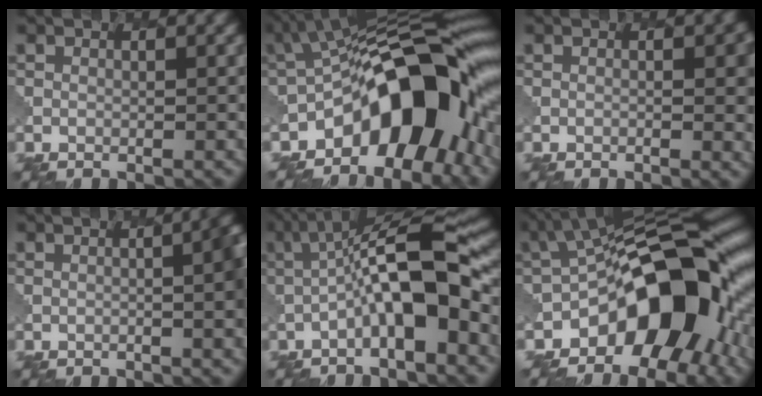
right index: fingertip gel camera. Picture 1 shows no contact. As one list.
[{"total": 14.2, "force": [-5.1, 6.6, 11.6], "torque": [-0.123, 0.020, -0.097]}, {"total": 2.6, "force": [0.0, 1.0, 2.4], "torque": [-0.020, -0.001, 0.003]}, {"total": 5.7, "force": [-0.1, 1.4, 5.5], "torque": [-0.050, 0.006, -0.002]}, {"total": 9.4, "force": [-1.3, 2.0, 9.1], "torque": [-0.151, 0.028, -0.034]}, {"total": 13.8, "force": [-4.3, 7.6, 10.6], "torque": [-0.107, 0.013, -0.086]}]